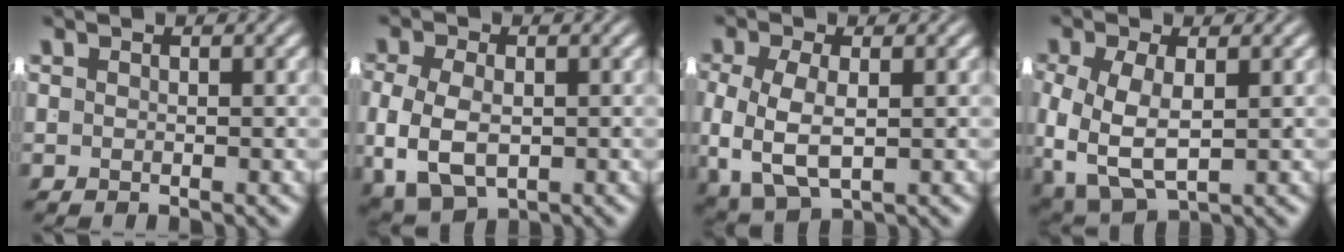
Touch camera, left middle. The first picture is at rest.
{"total": 6.4, "force": [-1.2, 4.6, 4.3], "torque": [-0.106, -0.029, 0.002]}
{"total": 6.1, "force": [-0.7, 4.1, 4.4], "torque": [-0.112, -0.027, 0.007]}
{"total": 6.8, "force": [-1.4, 4.7, 4.7], "torque": [-0.118, -0.039, 0.000]}